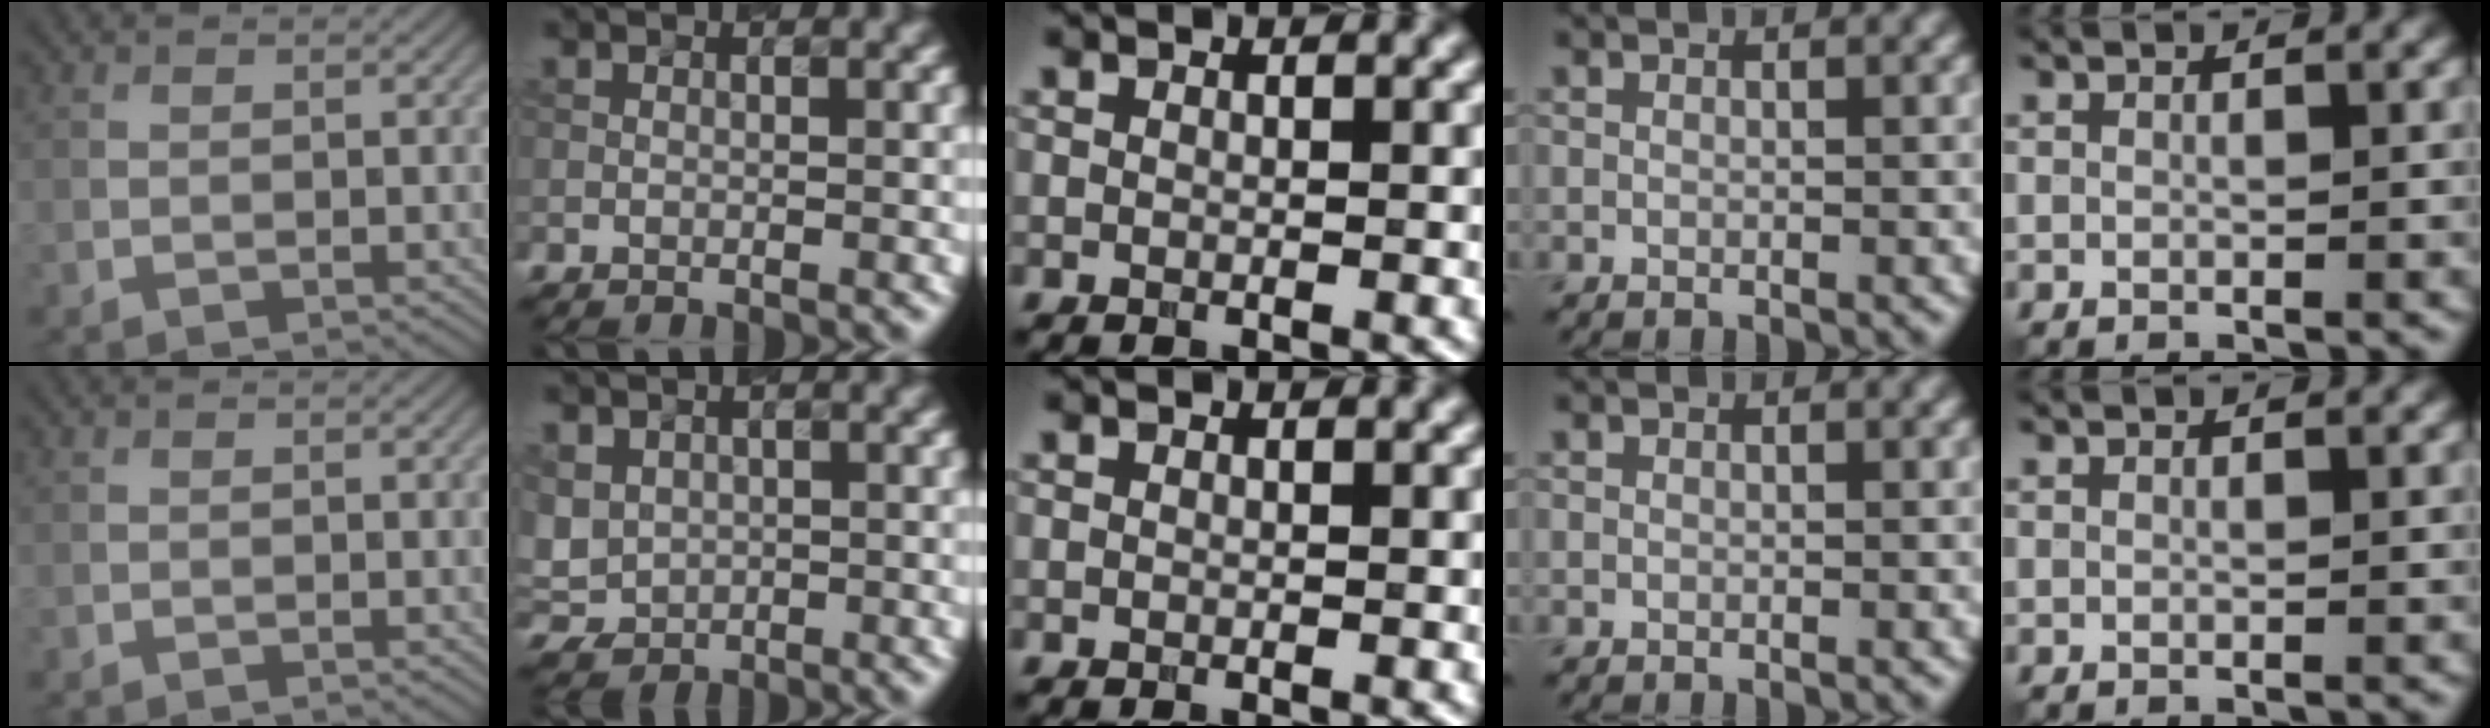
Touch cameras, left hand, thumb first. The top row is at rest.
{"index": {"total": 3.2, "force": [0.6, 2.9, 1.1], "torque": [-0.035, 0.001, 0.018]}}